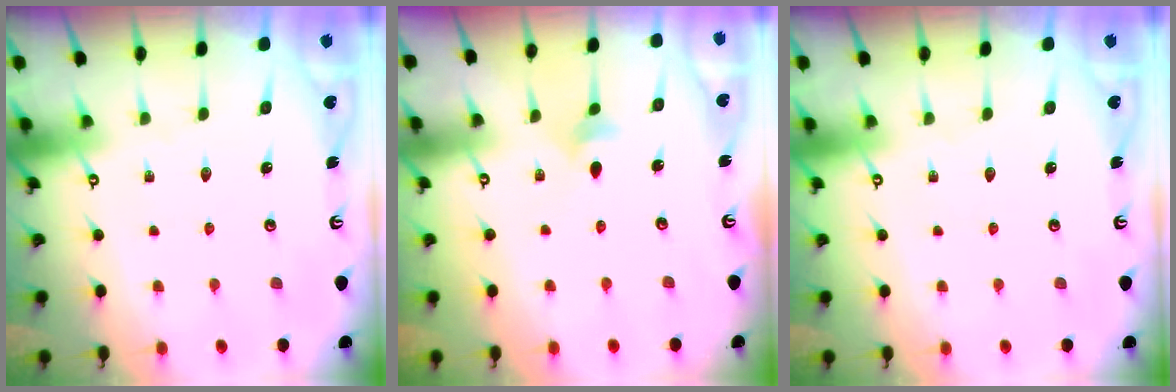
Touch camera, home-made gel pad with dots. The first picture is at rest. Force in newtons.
{"total": 3.9, "press": 3.8, "slide": 0.8}
{"total": 0.0}